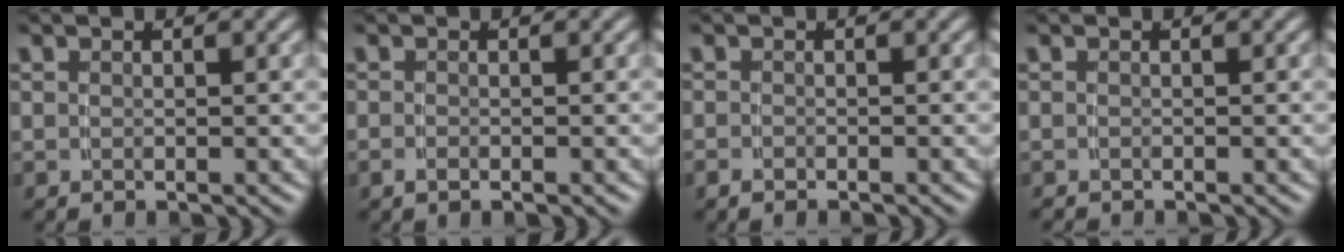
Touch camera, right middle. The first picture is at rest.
{"total": 0.9, "force": [-0.6, 0.3, 0.5], "torque": [-0.013, -0.002, -0.011]}
{"total": 0.8, "force": [-0.7, 0.2, 0.2], "torque": [-0.008, -0.004, -0.013]}
{"total": 0.5, "force": [-0.5, -0.1, -0.1], "torque": [-0.001, -0.007, -0.006]}